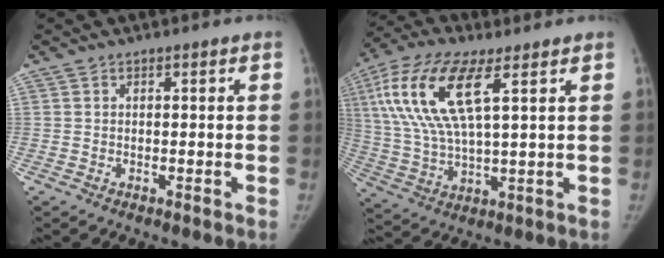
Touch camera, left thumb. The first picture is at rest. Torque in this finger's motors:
{"motor_torque": [0.51, 0.70, 2.28, -0.50, 0.75]}